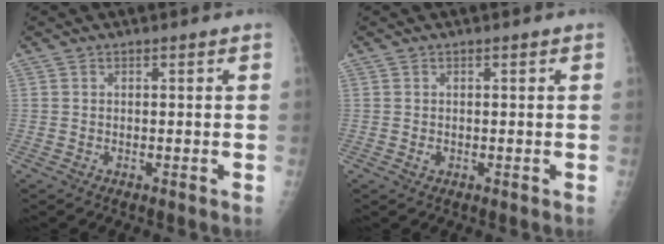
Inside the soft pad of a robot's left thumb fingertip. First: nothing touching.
{"total": 1.3, "force": [0.0, 1.0, 0.8], "torque": [-0.007, 0.000, 0.002]}